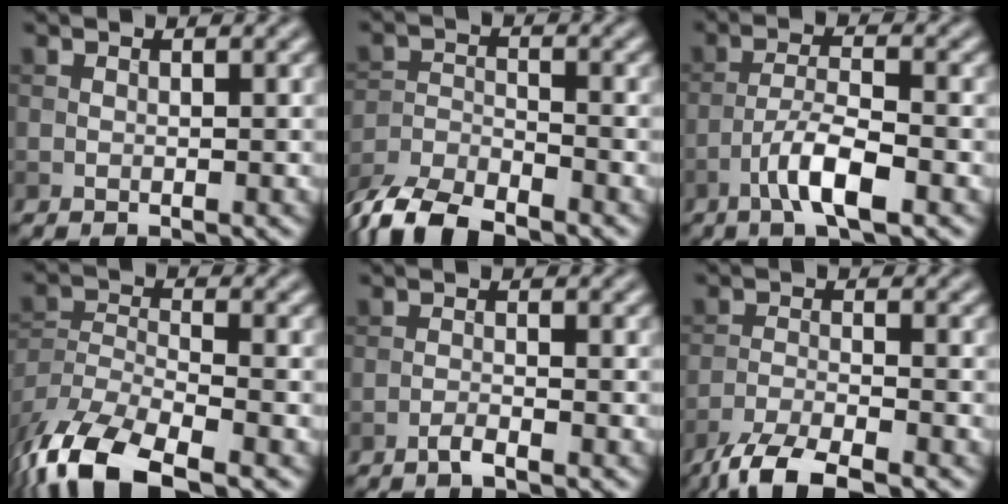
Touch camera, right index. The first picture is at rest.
{"total": 7.1, "force": [-6.0, 2.1, 3.1], "torque": [-0.062, -0.010, -0.120]}
{"total": 5.2, "force": [-2.7, 1.2, 4.2], "torque": [-0.078, 0.006, -0.053]}
{"total": 11.4, "force": [-8.2, 4.1, 6.8], "torque": [-0.144, -0.019, -0.155]}
{"total": 1.3, "force": [-1.0, 0.1, 0.8], "torque": [-0.016, 0.003, -0.021]}
{"total": 5.2, "force": [-4.1, 1.0, 3.0], "torque": [-0.057, -0.009, -0.085]}